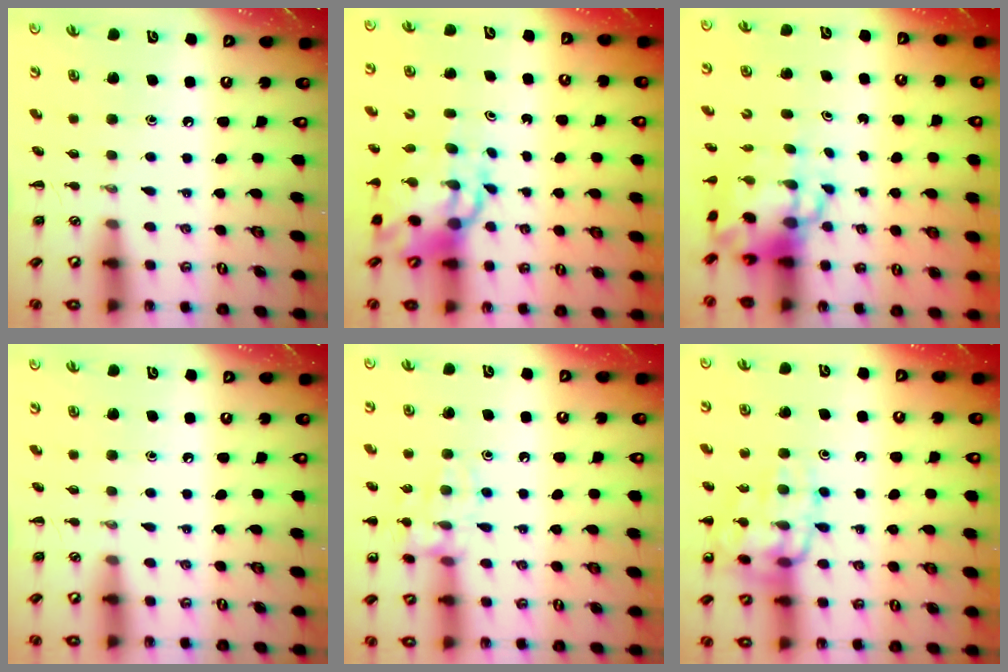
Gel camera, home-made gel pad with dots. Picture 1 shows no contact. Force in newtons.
{"total": 9.2, "press": 9.0, "slide": 2.2}
{"total": 8.3, "press": 8.0, "slide": 2.2}
{"total": 0.0}
{"total": 13.8, "press": 13.7, "slide": 1.5}
{"total": 15.2, "press": 15.1, "slide": 0.5}